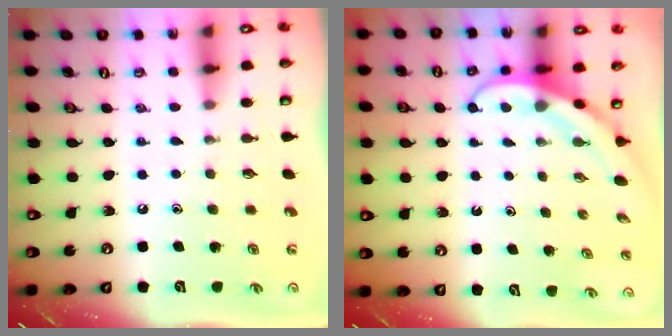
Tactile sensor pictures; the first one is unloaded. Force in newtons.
{"total": 3.8, "press": 3.8, "slide": 0.3}